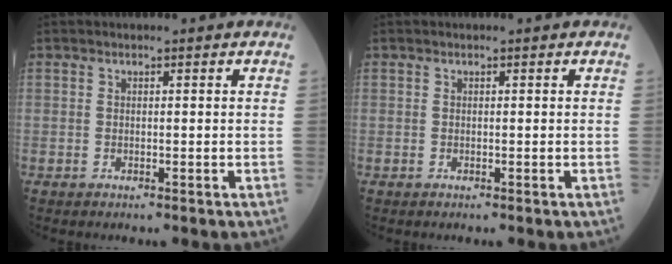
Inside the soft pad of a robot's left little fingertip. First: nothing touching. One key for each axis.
{"total": 0.0}